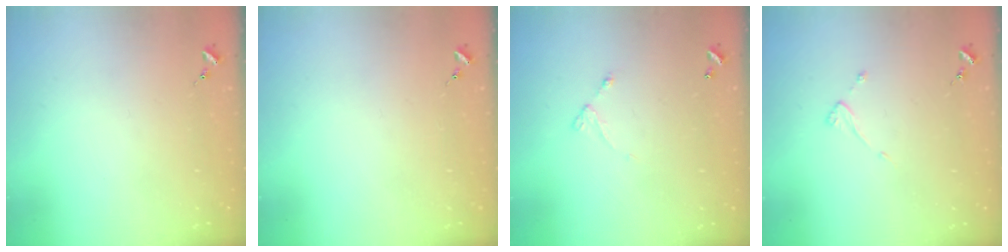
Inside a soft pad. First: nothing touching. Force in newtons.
{"total": 0.0}
{"total": 4.0, "press": 4.0, "slide": 0.3}
{"total": 3.6, "press": 3.6, "slide": 0.3}